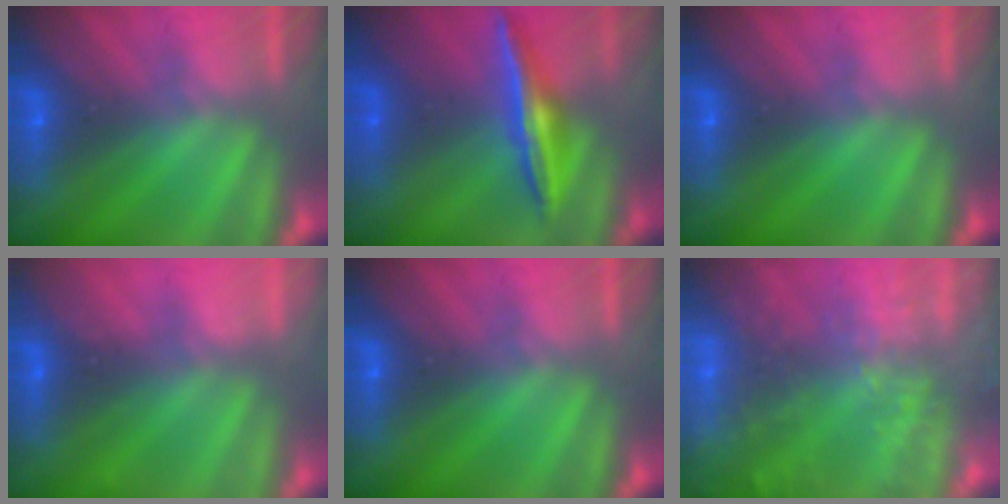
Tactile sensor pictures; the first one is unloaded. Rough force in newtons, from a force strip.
{"total": 1.5}
{"total": 0.0}
{"total": 2.3}
{"total": 0.0}
{"total": 8.7}